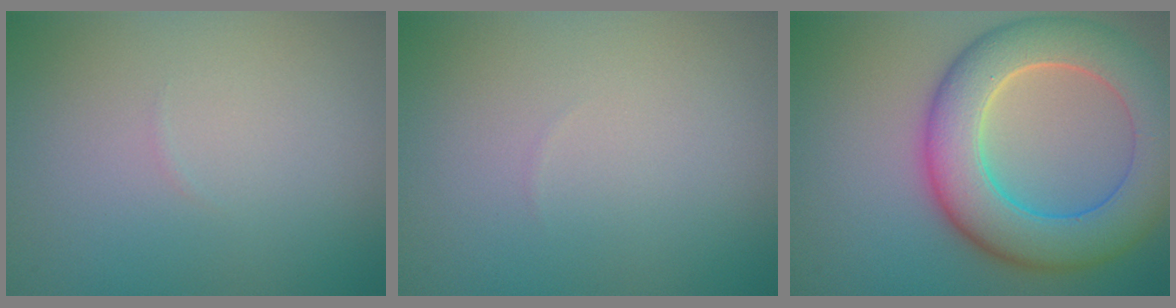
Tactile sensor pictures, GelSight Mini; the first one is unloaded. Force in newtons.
{"total": 0.0}
{"total": 9.4, "press": 9.4, "slide": 0.4}